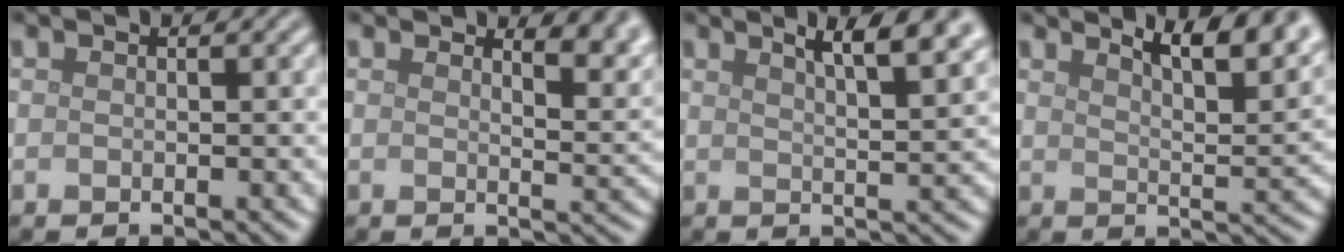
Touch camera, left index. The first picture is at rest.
{"total": 4.6, "force": [3.3, 1.7, 2.6], "torque": [-0.020, 0.004, 0.036]}
{"total": 7.3, "force": [4.4, 2.3, 5.3], "torque": [-0.037, 0.032, 0.039]}
{"total": 7.0, "force": [4.8, 2.0, 4.7], "torque": [-0.047, 0.012, 0.052]}